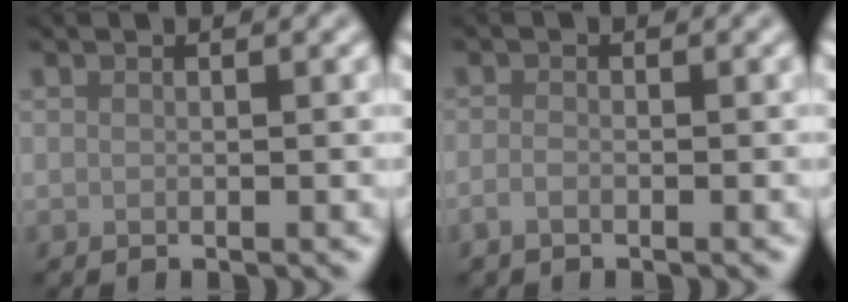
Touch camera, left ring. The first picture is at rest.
{"total": 1.0, "force": [-0.6, 0.4, 0.7], "torque": [-0.016, -0.001, -0.014]}